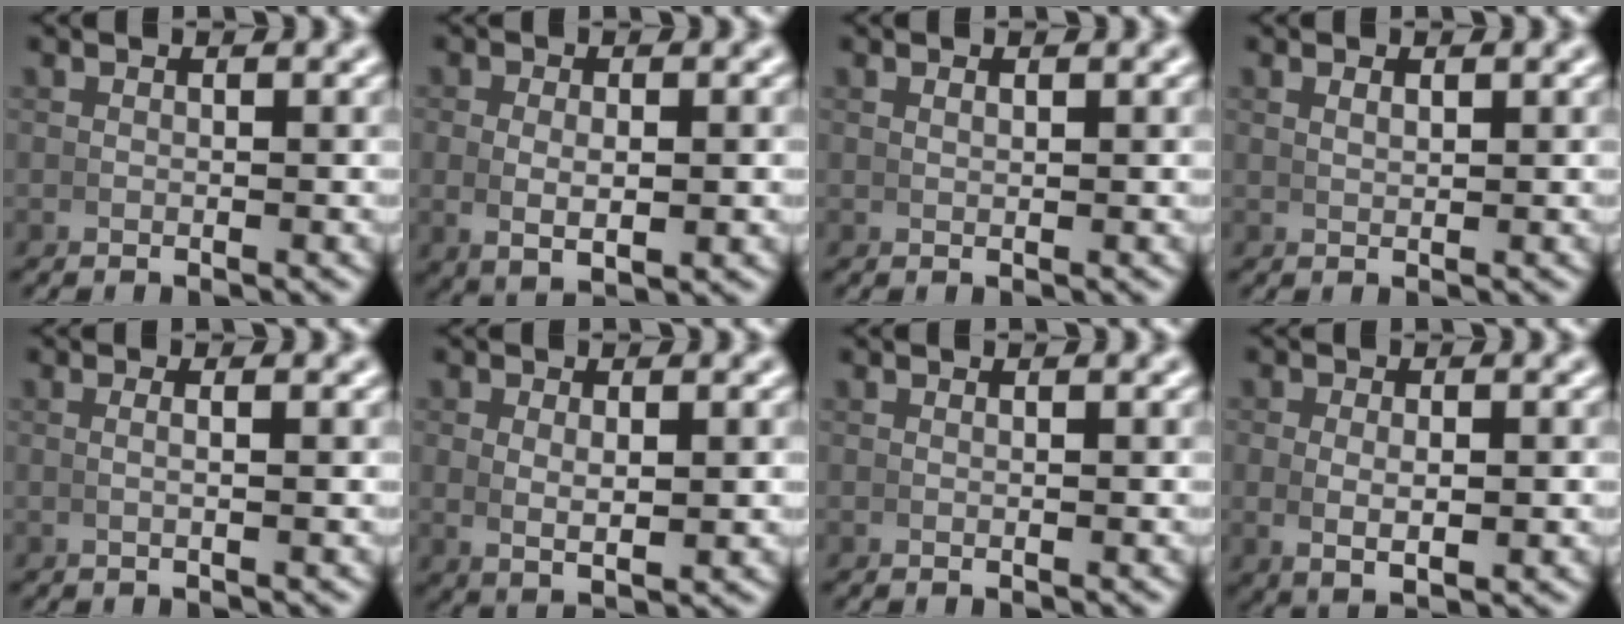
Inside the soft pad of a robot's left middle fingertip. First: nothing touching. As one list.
[{"total": 3.1, "force": [0.1, 1.5, 2.7], "torque": [-0.058, -0.015, 0.015]}, {"total": 0.5, "force": [0.4, -0.1, 0.3], "torque": [-0.002, 0.000, 0.010]}, {"total": 0.9, "force": [0.7, -0.1, 0.5], "torque": [-0.006, 0.001, 0.017]}, {"total": 1.2, "force": [0.2, -0.2, 1.2], "torque": [-0.024, -0.001, 0.004]}, {"total": 2.8, "force": [0.5, 1.1, 2.5], "torque": [-0.052, -0.016, 0.024]}, {"total": 0.0}, {"total": 3.0, "force": [0.1, 1.4, 2.6], "torque": [-0.056, -0.014, 0.015]}]